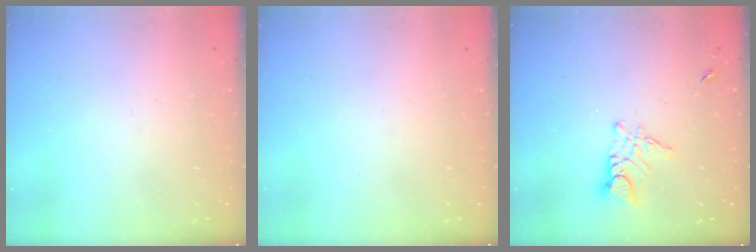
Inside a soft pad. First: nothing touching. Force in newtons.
{"total": 0.0}
{"total": 6.1, "press": 6.1, "slide": 0.5}